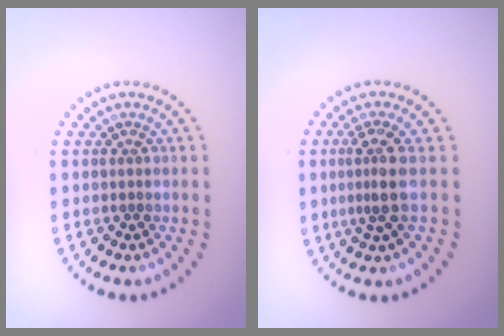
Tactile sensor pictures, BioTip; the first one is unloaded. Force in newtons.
{"total": 2.7, "press": 1.8, "slide": 1.9}